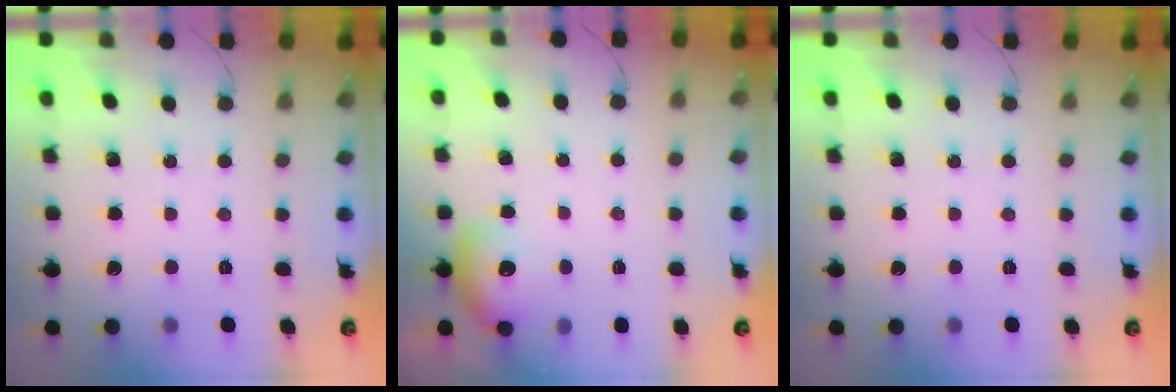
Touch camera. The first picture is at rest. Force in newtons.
{"total": 11.2, "press": 10.3, "slide": 4.4}
{"total": 0.0}